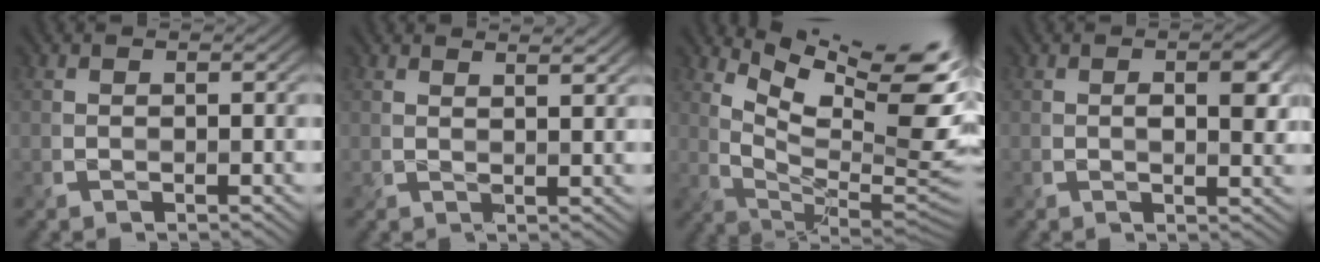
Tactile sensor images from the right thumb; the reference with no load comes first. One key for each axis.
{"total": 2.5, "fx": 2.1, "fy": 0.2, "fz": 1.3, "tx": -0.023, "ty": -0.004, "tz": 0.038}
{"total": 13.1, "fx": 6.7, "fy": 3.9, "fz": 10.5, "tx": -0.183, "ty": 0.002, "tz": 0.121}
{"total": 3.8, "fx": 0.7, "fy": 1.8, "fz": 3.2, "tx": -0.051, "ty": -0.004, "tz": 0.013}